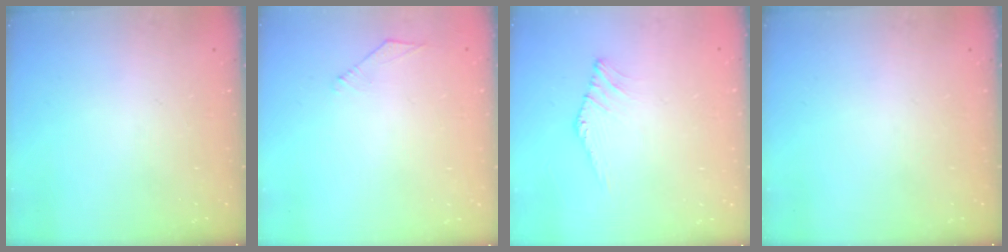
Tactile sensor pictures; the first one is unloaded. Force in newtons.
{"total": 2.6, "press": 2.5, "slide": 0.6}
{"total": 0.0}
{"total": 0.0}